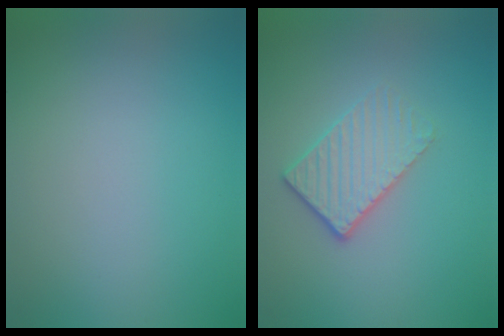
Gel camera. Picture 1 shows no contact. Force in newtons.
{"total": 3.1, "press": 2.7, "slide": 1.7}